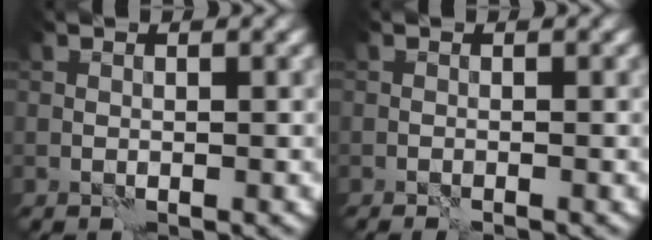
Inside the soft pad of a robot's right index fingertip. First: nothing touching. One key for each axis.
{"total": 0.5, "fx": -0.5, "fy": -0.1, "fz": 0.2, "tx": -0.003, "ty": 0.002, "tz": -0.009}